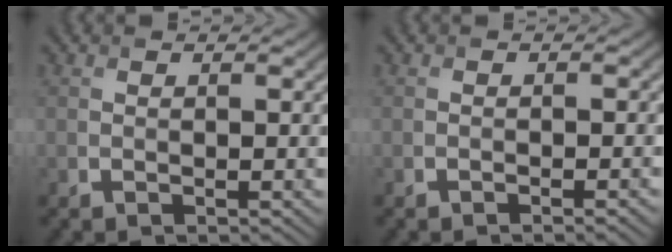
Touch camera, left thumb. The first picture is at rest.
{"total": 1.1, "force": [-0.8, 0.2, 0.7], "torque": [-0.003, 0.004, -0.015]}